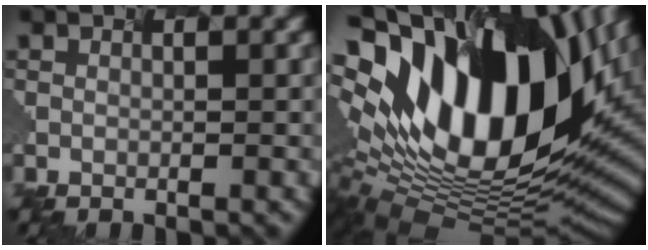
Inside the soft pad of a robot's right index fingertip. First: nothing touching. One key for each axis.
{"total": 18.5, "fx": 4.2, "fy": 10.5, "fz": 14.7, "tx": -0.281, "ty": 0.011, "tz": 0.071}